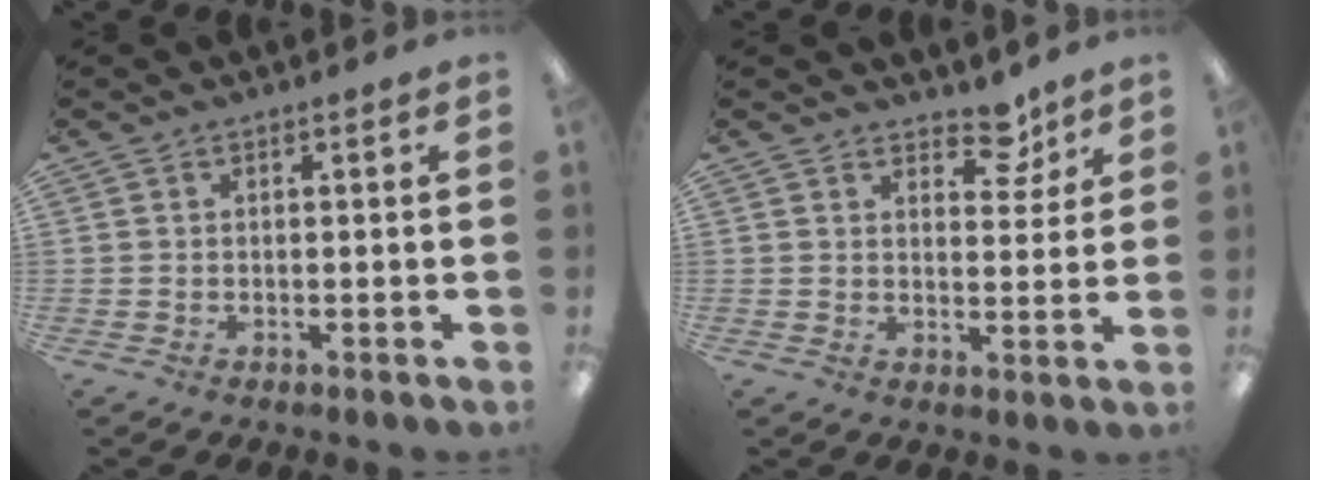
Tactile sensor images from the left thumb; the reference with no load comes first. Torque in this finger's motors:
{"motor_torque": [0.15, 0.17, -0.63, -0.03, 0.02]}